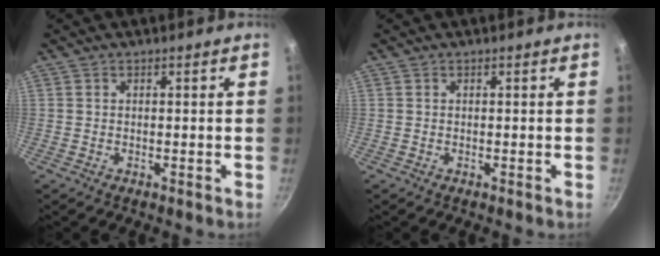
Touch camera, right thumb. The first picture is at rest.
{"total": 0.0}